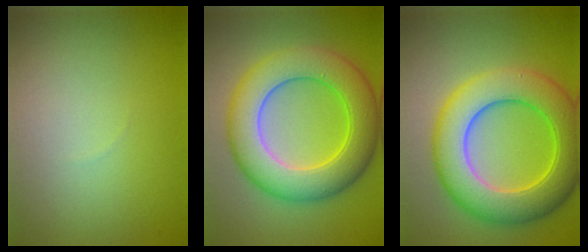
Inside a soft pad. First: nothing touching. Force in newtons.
{"total": 9.0, "press": 9.0, "slide": 0.1}
{"total": 9.4, "press": 9.4, "slide": 0.3}